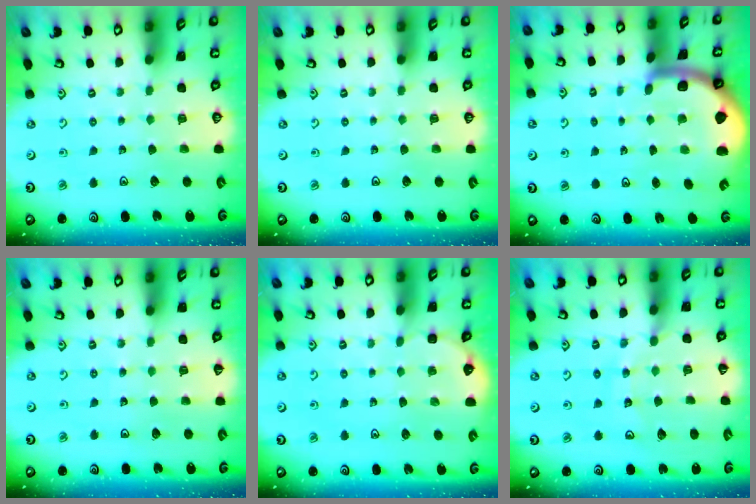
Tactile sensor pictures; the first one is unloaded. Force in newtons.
{"total": 0.0}
{"total": 4.2, "press": 4.2, "slide": 0.7}
{"total": 2.9, "press": 2.9, "slide": 0.3}
{"total": 3.1, "press": 3.1, "slide": 0.2}
{"total": 10.6, "press": 10.6, "slide": 0.9}